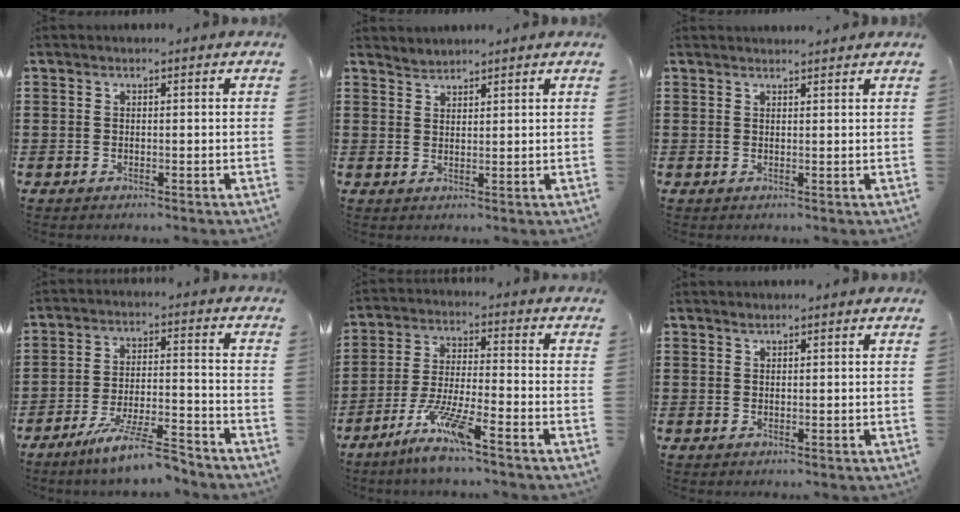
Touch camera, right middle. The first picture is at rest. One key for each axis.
{"total": 1.7, "fx": 1.6, "fy": -0.2, "fz": -0.5, "tx": 0.004, "ty": 0.002, "tz": 0.033}
{"total": 1.4, "fx": 1.4, "fy": -0.3, "fz": 0.1, "tx": -0.002, "ty": -0.003, "tz": 0.027}
{"total": 8.4, "fx": -7.1, "fy": 0.4, "fz": 4.6, "tx": -0.095, "ty": -0.006, "tz": -0.135}
{"total": 7.9, "fx": -5.9, "fy": 0.3, "fz": 5.3, "tx": -0.108, "ty": -0.010, "tz": -0.110}
{"total": 0.7, "fx": 0.7, "fy": 0.0, "fz": 0.1, "tx": -0.004, "ty": -0.002, "tz": 0.014}